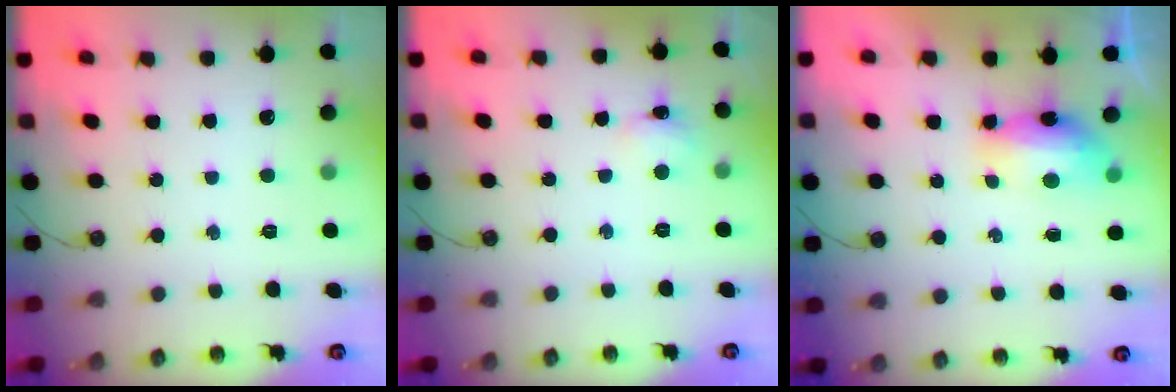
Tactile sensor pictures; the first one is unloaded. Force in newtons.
{"total": 3.5, "press": 3.4, "slide": 0.7}
{"total": 16.8, "press": 10.4, "slide": 13.1}